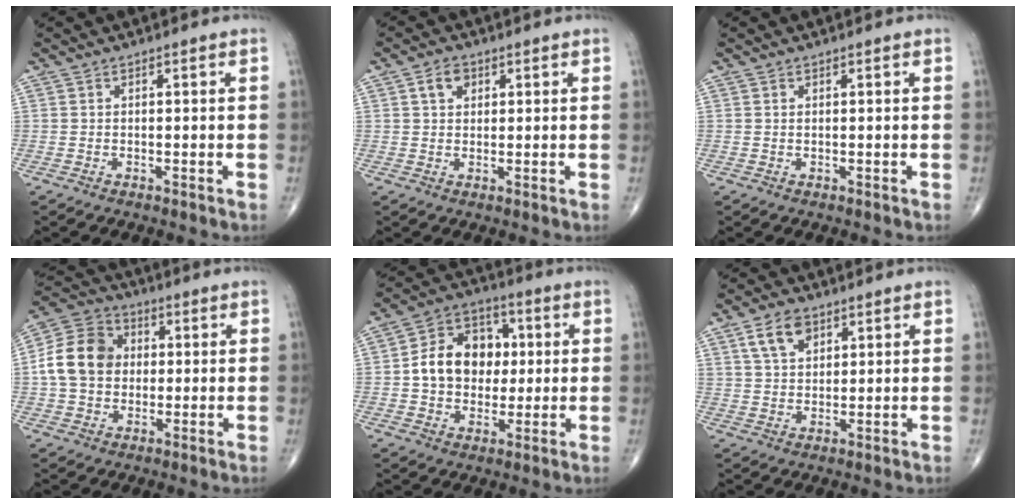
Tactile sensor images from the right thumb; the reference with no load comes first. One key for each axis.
{"total": 3.5, "fx": 1.5, "fy": 2.5, "fz": 2.0, "tx": -0.025, "ty": 0.002, "tz": 0.025}
{"total": 0.0}
{"total": 12.4, "fx": 0.8, "fy": 9.9, "fz": 7.4, "tx": -0.121, "ty": 0.023, "tz": 0.005}
{"total": 13.8, "fx": 0.8, "fy": 10.6, "fz": 8.7, "tx": -0.105, "ty": 0.022, "tz": 0.008}
{"total": 6.5, "fx": 3.4, "fy": 4.0, "fz": 3.9, "tx": -0.057, "ty": -0.011, "tz": 0.064}